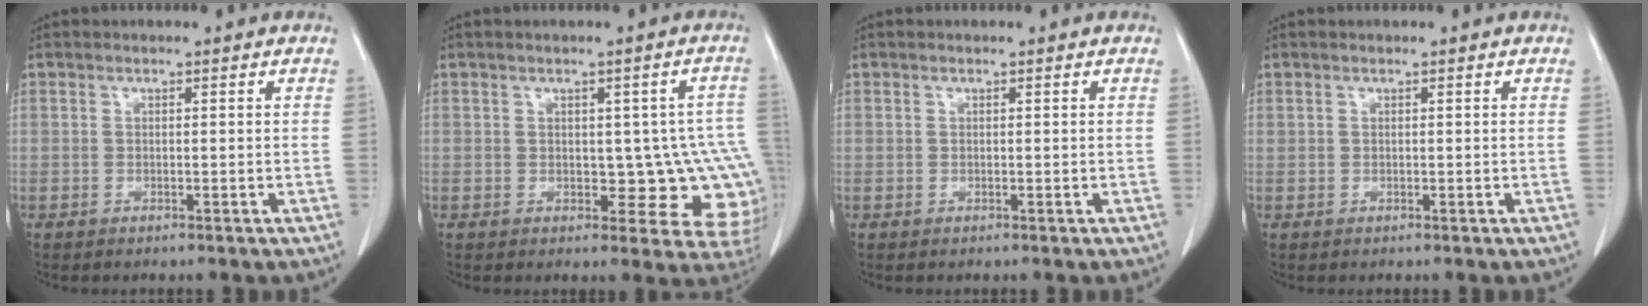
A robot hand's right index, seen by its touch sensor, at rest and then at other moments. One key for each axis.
{"total": 8.9, "fx": -1.0, "fy": 4.3, "fz": 7.7, "tx": -0.072, "ty": 0.013, "tz": -0.003}
{"total": 0.0}
{"total": 0.0}